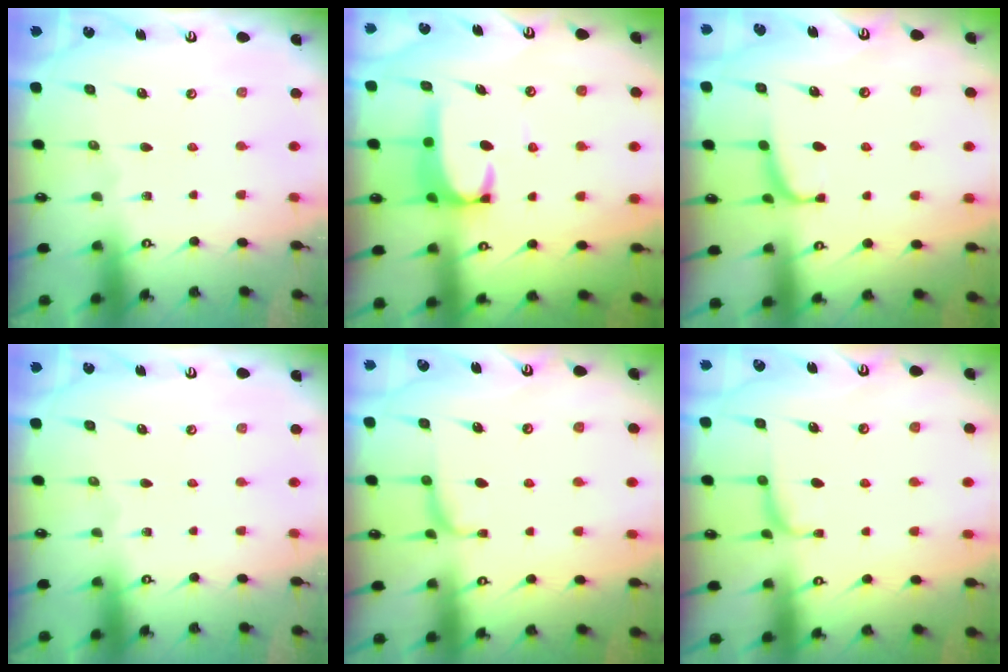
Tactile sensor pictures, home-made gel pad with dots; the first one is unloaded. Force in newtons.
{"total": 3.9, "press": 3.8, "slide": 0.7}
{"total": 2.4, "press": 2.4, "slide": 0.4}
{"total": 0.0}
{"total": 1.2, "press": 0.8, "slide": 0.8}
{"total": 1.2, "press": 0.8, "slide": 0.8}